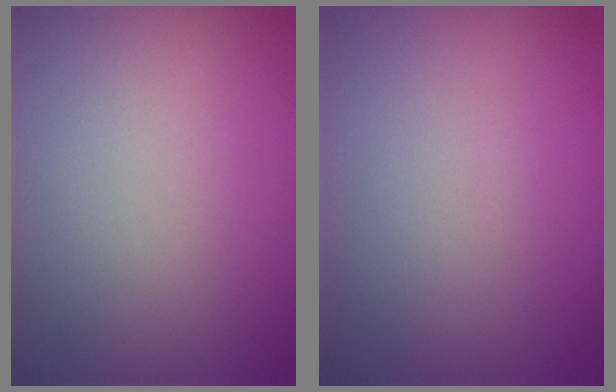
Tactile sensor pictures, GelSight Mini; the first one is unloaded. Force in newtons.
{"total": 0.0}